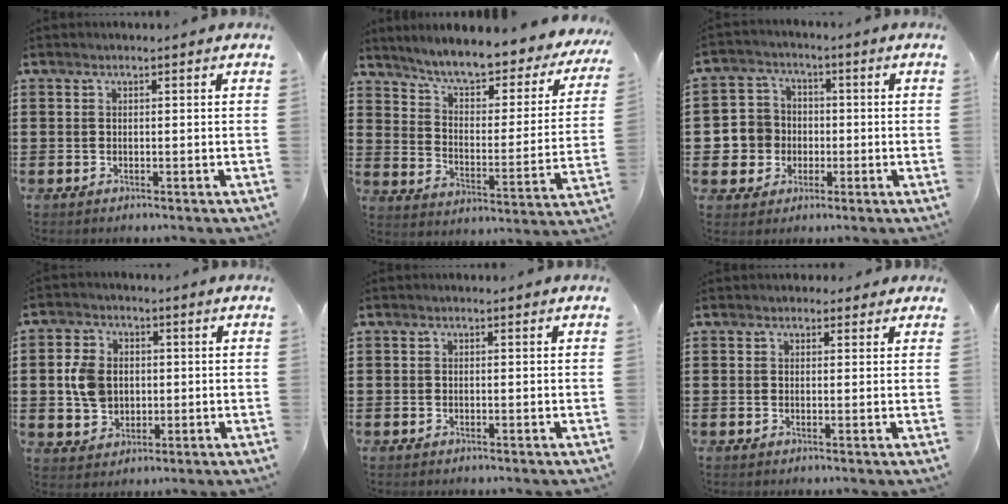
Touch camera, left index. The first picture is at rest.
{"total": 6.9, "force": [6.1, 0.6, 3.2], "torque": [-0.080, -0.047, 0.097]}
{"total": 6.0, "force": [-0.9, 5.9, 0.6], "torque": [-0.043, 0.011, -0.016]}
{"total": 6.3, "force": [0.1, 5.2, 3.6], "torque": [-0.094, 0.012, -0.001]}
{"total": 0.0}
{"total": 1.7, "force": [1.4, 1.0, 0.1], "torque": [0.001, 0.002, 0.026]}